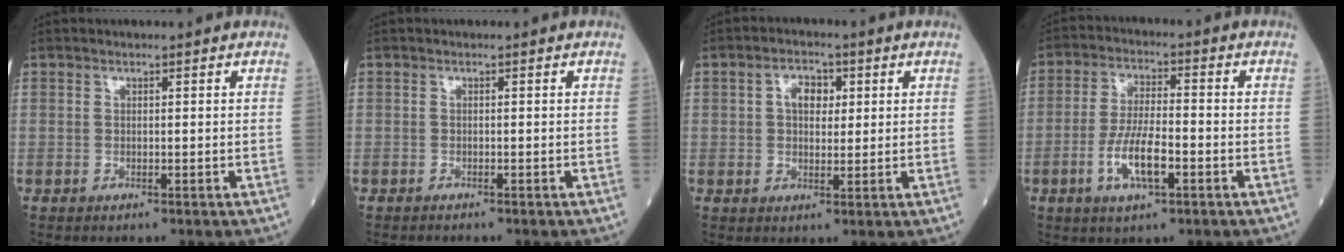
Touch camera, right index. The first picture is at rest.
{"total": 0.5, "force": [-0.5, 0.0, 0.1], "torque": [-0.005, -0.002, -0.008]}
{"total": 4.2, "force": [1.1, 2.6, 3.1], "torque": [-0.053, 0.011, 0.020]}
{"total": 8.0, "force": [-2.9, 2.0, 7.1], "torque": [-0.145, -0.002, -0.053]}